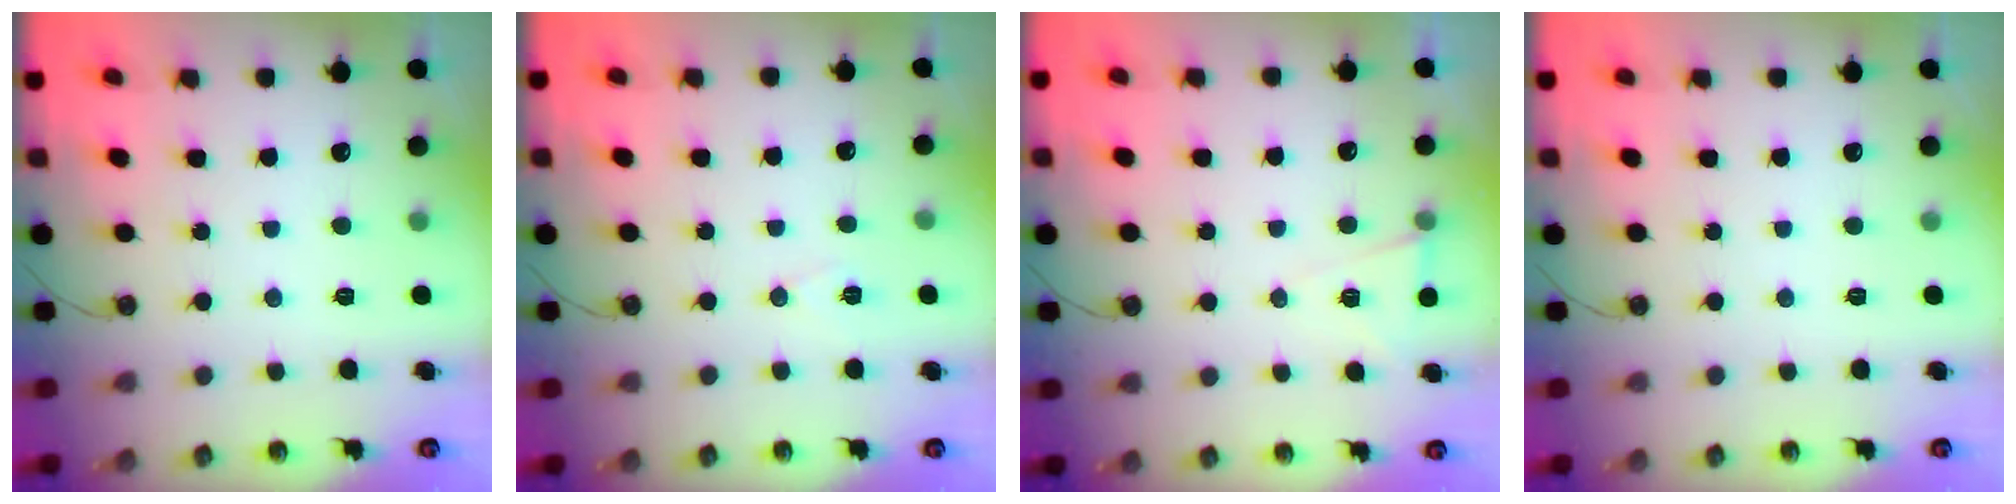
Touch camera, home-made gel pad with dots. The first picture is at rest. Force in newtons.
{"total": 6.0, "press": 3.8, "slide": 4.6}
{"total": 6.2, "press": 4.3, "slide": 4.4}
{"total": 0.0}